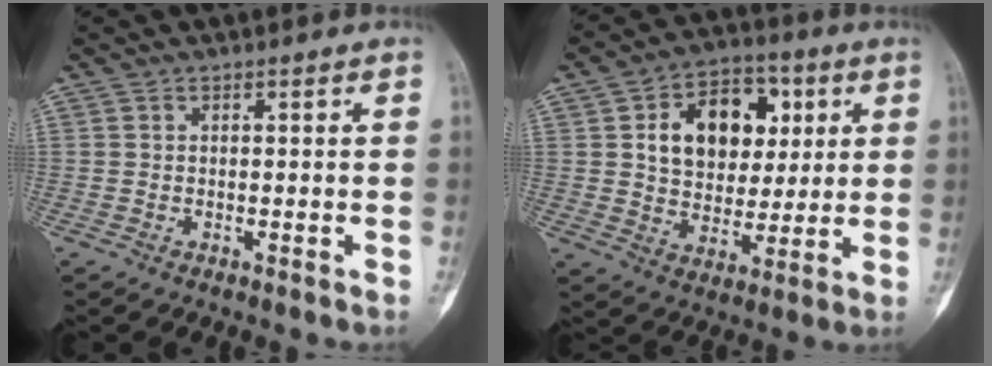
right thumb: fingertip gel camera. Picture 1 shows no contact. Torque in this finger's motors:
{"motor_torque": [-0.58, 1.01, 0.37, 0.34, 0.05]}